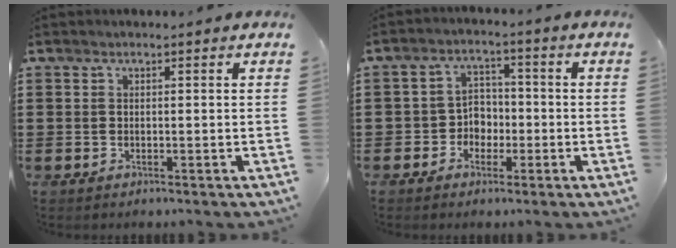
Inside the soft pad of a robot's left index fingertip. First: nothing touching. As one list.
[{"total": 3.9, "force": [-1.8, 3.3, 1.1], "torque": [-0.033, 0.011, -0.040]}]